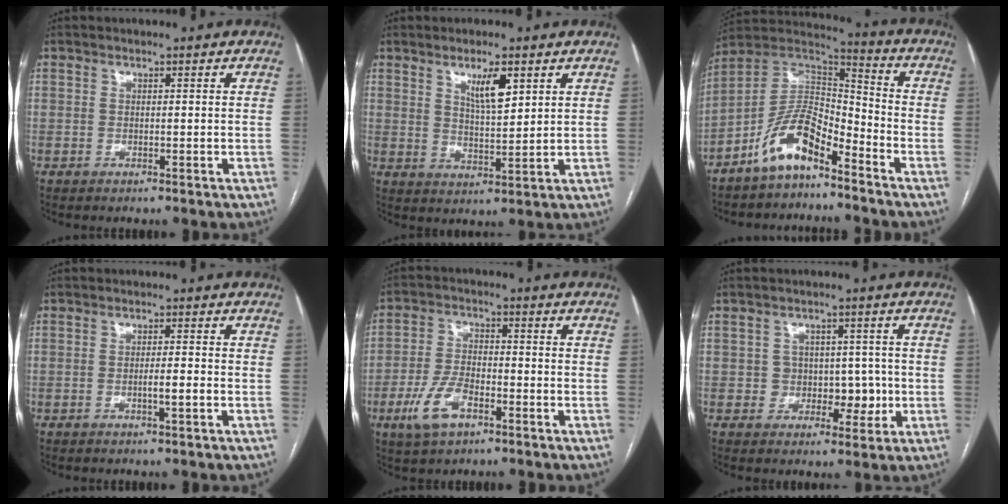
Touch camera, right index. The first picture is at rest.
{"total": 5.6, "force": [3.0, 1.3, 4.6], "torque": [-0.082, -0.005, 0.055]}
{"total": 10.4, "force": [-7.0, 3.5, 6.9], "torque": [-0.145, 0.028, -0.137]}
{"total": 2.2, "force": [-0.8, 0.0, 2.1], "torque": [-0.035, -0.001, -0.014]}
{"total": 8.0, "force": [-3.9, 3.7, 5.9], "torque": [-0.133, 0.002, -0.072]}
{"total": 4.8, "force": [-0.3, 4.6, 1.5], "torque": [0.002, 0.020, -0.003]}